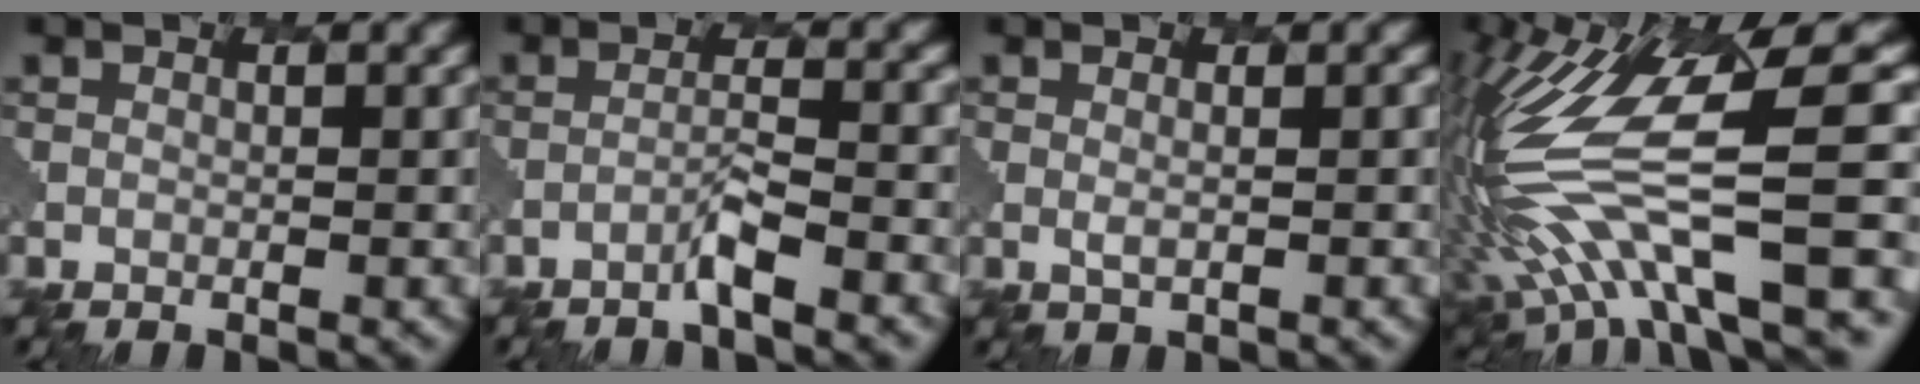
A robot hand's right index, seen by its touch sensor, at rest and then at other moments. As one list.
[{"total": 2.5, "force": [-1.5, -1.6, -1.1], "torque": [-0.017, 0.024, -0.056]}, {"total": 1.7, "force": [1.1, -0.9, -0.7], "torque": [0.010, 0.017, 0.001]}, {"total": 9.5, "force": [-0.5, 2.8, 9.1], "torque": [-0.225, 0.041, -0.038]}]